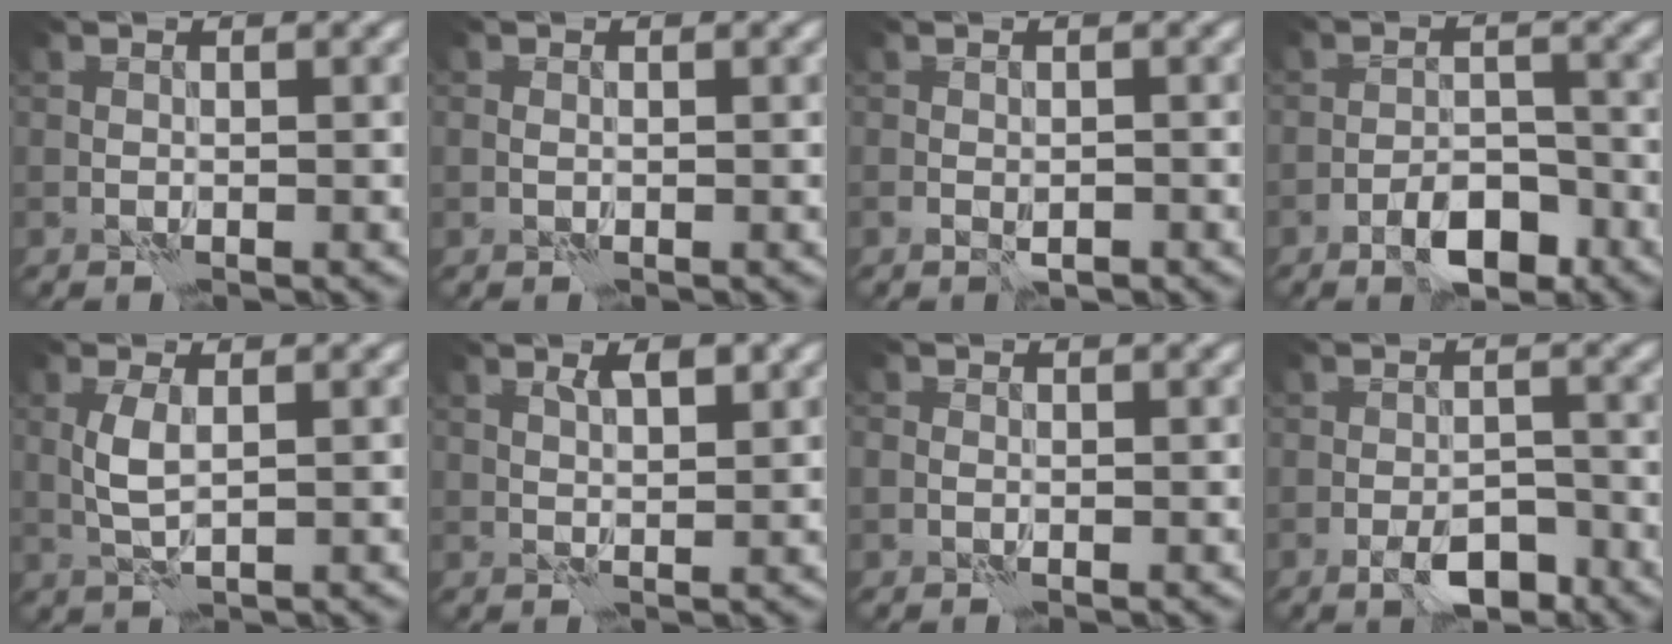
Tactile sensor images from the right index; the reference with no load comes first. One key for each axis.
{"total": 0.6, "fx": 0.0, "fy": 0.5, "fz": 0.4, "tx": -0.009, "ty": -0.001, "tz": -0.001}
{"total": 1.2, "fx": -0.6, "fy": 0.6, "fz": 0.9, "tx": -0.016, "ty": -0.001, "tz": -0.010}
{"total": 4.6, "fx": -3.1, "fy": 1.9, "fz": 2.9, "tx": -0.040, "ty": 0.004, "tz": -0.054}
{"total": 2.5, "fx": 0.3, "fy": 0.9, "fz": 2.3, "tx": -0.058, "ty": 0.002, "tz": 0.006}
{"total": 2.0, "fx": 1.2, "fy": 0.5, "fz": 1.5, "tx": -0.028, "ty": -0.003, "tz": 0.022}
{"total": 0.8, "fx": -0.1, "fy": 0.8, "fz": 0.3, "tx": 0.001, "ty": -0.002, "tz": -0.006}
{"total": 4.3, "fx": -2.8, "fy": 1.7, "fz": 2.8, "tx": -0.039, "ty": 0.002, "tz": -0.047}